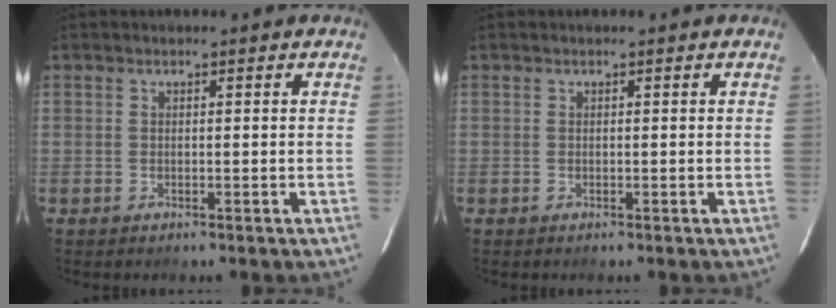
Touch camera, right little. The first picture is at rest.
{"total": 0.0}